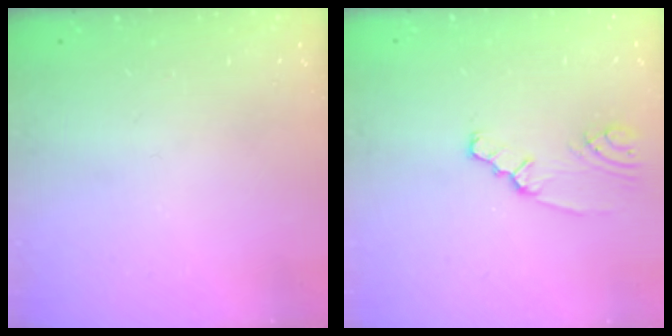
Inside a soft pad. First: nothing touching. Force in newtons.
{"total": 2.0, "press": 2.0, "slide": 0.3}